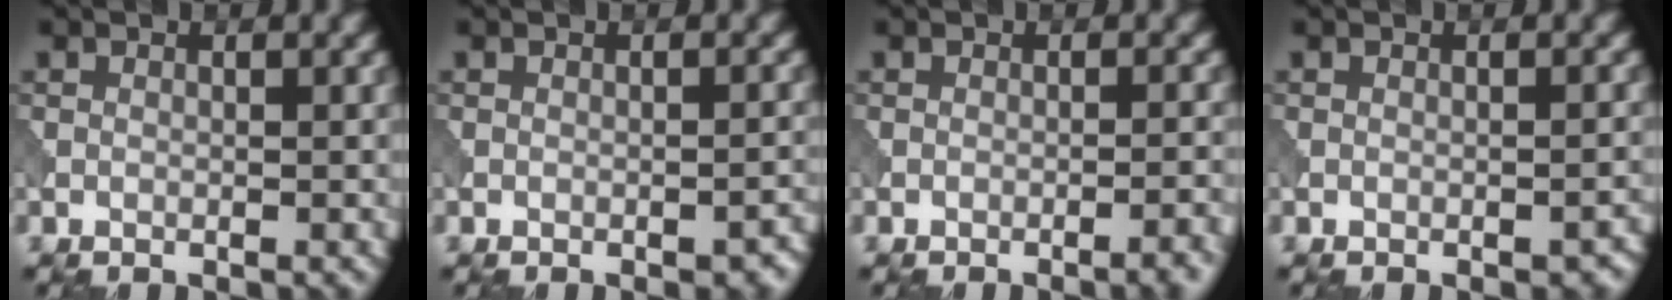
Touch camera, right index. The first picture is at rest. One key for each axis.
{"total": 2.1, "fx": -1.4, "fy": 0.6, "fz": 1.5, "tx": -0.018, "ty": 0.004, "tz": -0.015}
{"total": 2.2, "fx": -1.4, "fy": 0.4, "fz": 1.6, "tx": -0.015, "ty": 0.009, "tz": -0.024}
{"total": 1.6, "fx": -1.1, "fy": 0.5, "fz": 1.0, "tx": -0.012, "ty": 0.004, "tz": -0.010}